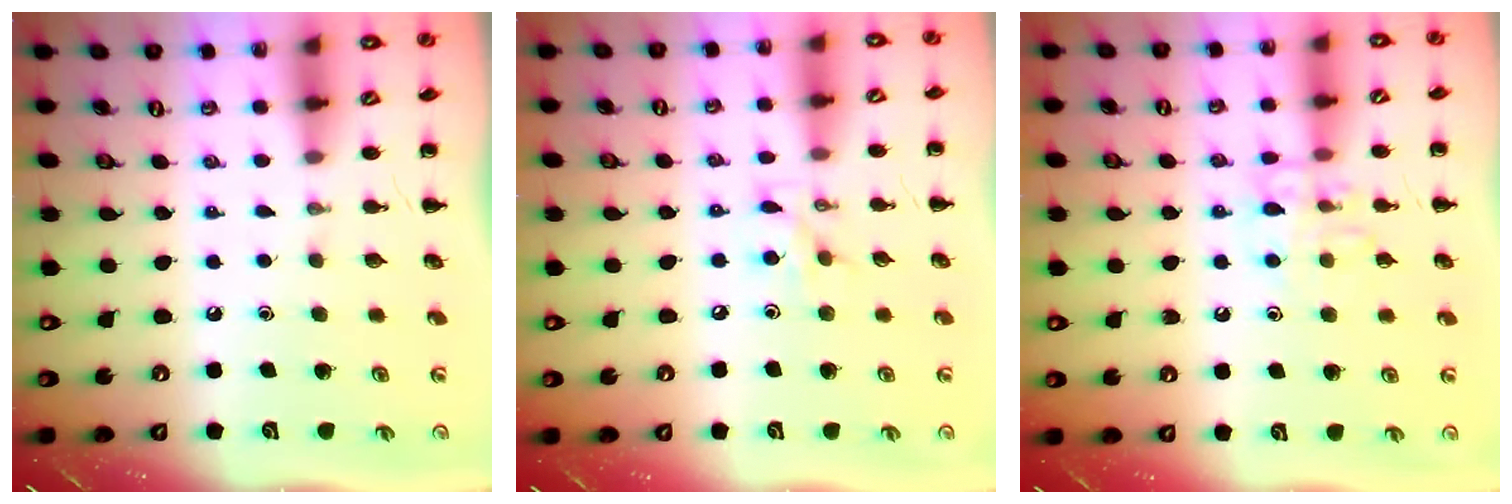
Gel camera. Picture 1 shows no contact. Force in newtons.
{"total": 5.9, "press": 5.8, "slide": 1.0}
{"total": 9.9, "press": 9.8, "slide": 0.7}